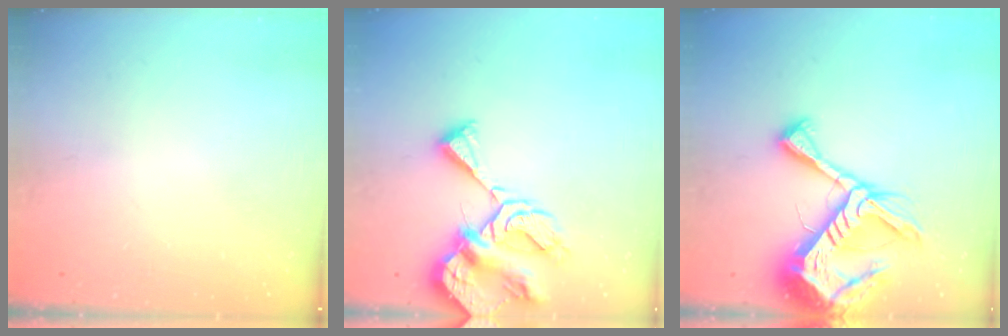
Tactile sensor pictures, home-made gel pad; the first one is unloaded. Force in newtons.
{"total": 11.2, "press": 11.2, "slide": 1.3}
{"total": 18.8, "press": 18.7, "slide": 1.9}